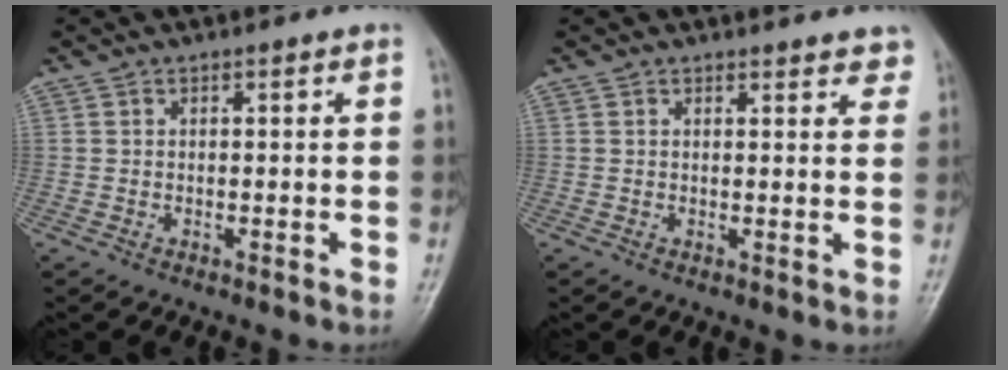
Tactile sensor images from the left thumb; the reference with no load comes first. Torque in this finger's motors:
{"motor_torque": [0.02, -0.03, -0.19, -0.08, 0.01]}